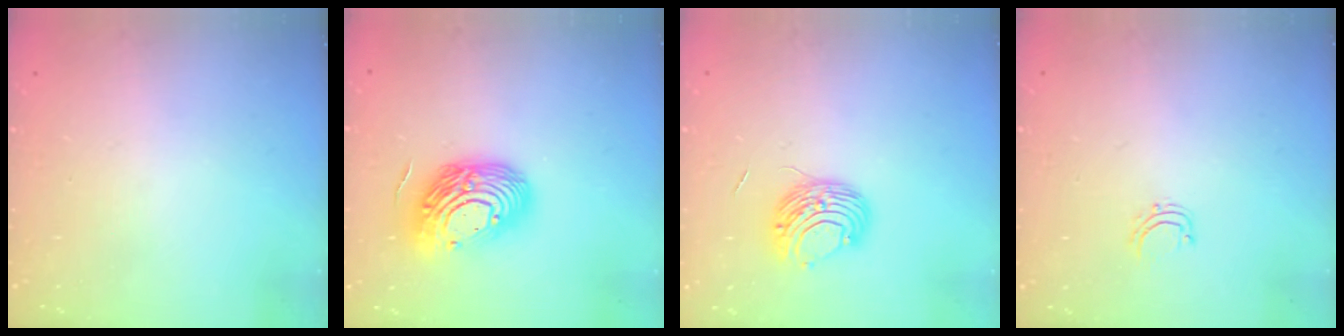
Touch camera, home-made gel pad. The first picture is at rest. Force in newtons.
{"total": 16.1, "press": 16.0, "slide": 1.8}
{"total": 8.7, "press": 8.6, "slide": 0.8}
{"total": 4.4, "press": 4.4, "slide": 0.3}